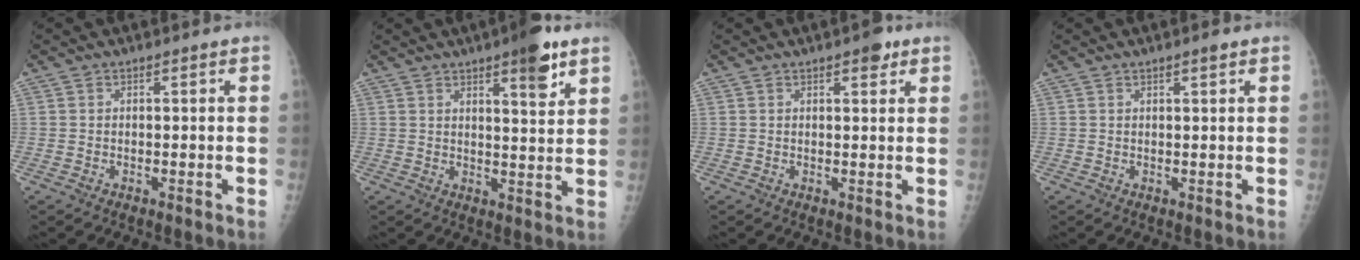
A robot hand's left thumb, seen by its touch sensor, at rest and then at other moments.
{"total": 8.2, "force": [4.9, 1.8, 6.3], "torque": [-0.078, -0.026, 0.068]}
{"total": 3.1, "force": [1.9, 1.1, 2.1], "torque": [-0.021, -0.006, 0.023]}
{"total": 1.6, "force": [1.0, 0.2, 1.2], "torque": [-0.017, -0.004, 0.015]}